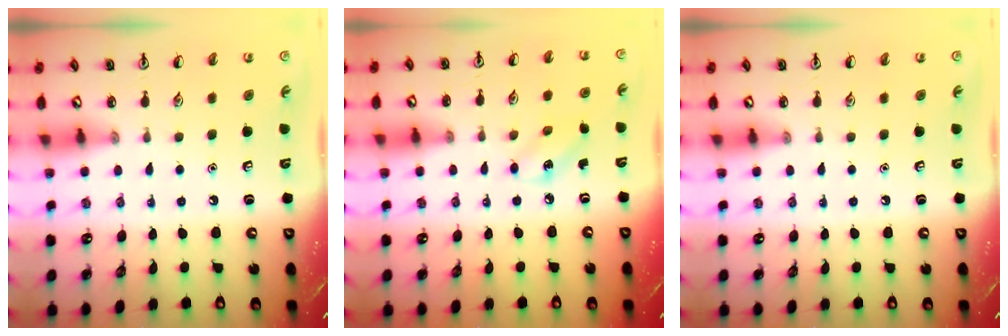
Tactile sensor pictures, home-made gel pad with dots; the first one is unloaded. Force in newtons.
{"total": 3.5, "press": 3.4, "slide": 1.1}
{"total": 0.0}